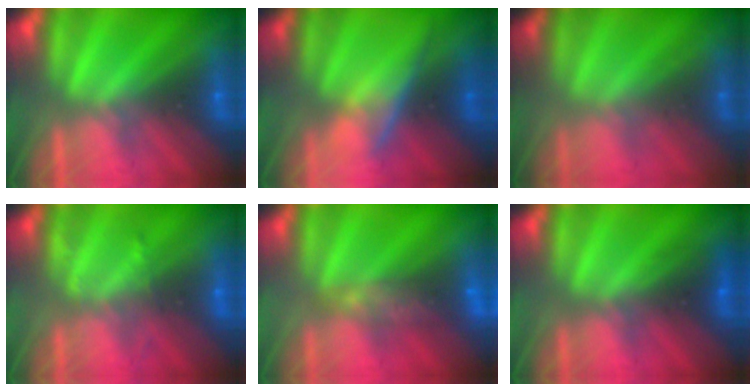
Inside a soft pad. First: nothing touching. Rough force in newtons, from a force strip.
{"total": 2.8}
{"total": 1.8}
{"total": 2.3}
{"total": 6.4}
{"total": 2.5}